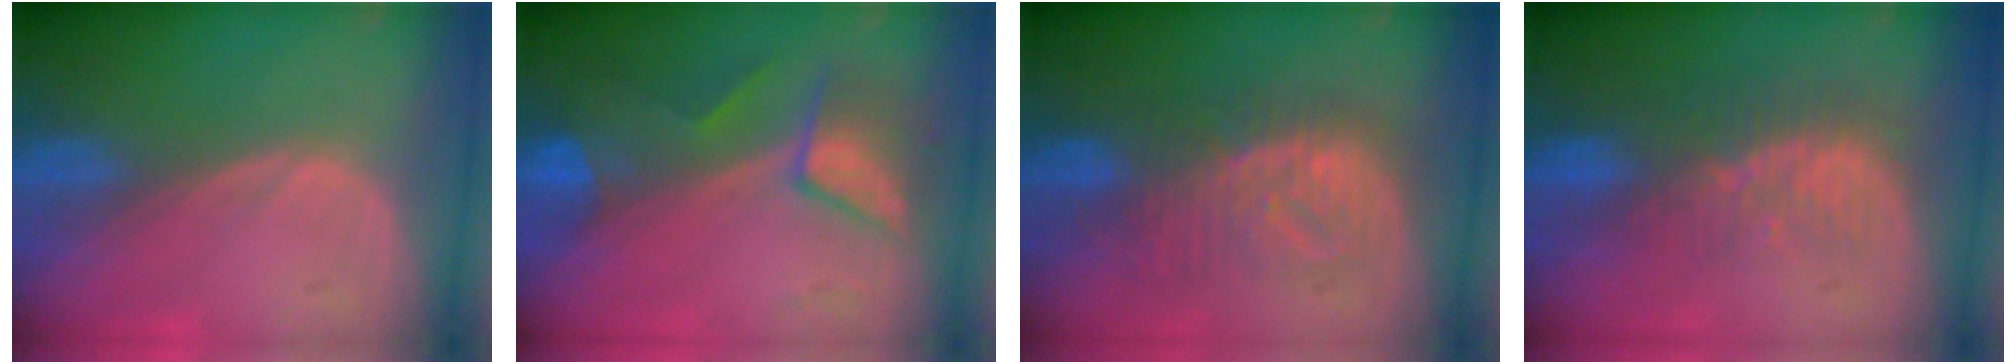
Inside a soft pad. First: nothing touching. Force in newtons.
{"total": 7.4, "press": 6.7, "slide": 3.3}
{"total": 8.3, "press": 8.2, "slide": 0.8}
{"total": 8.1, "press": 7.0, "slide": 4.0}